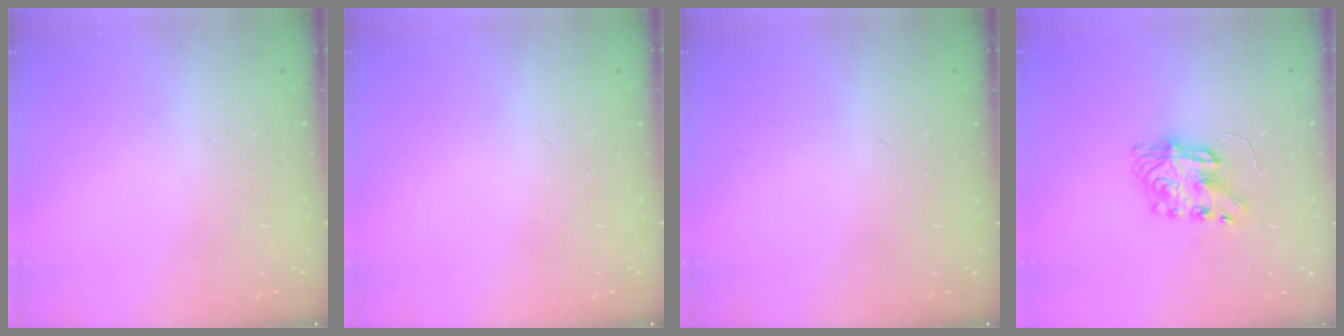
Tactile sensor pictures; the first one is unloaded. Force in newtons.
{"total": 0.0}
{"total": 0.0}
{"total": 7.9, "press": 7.9, "slide": 0.2}